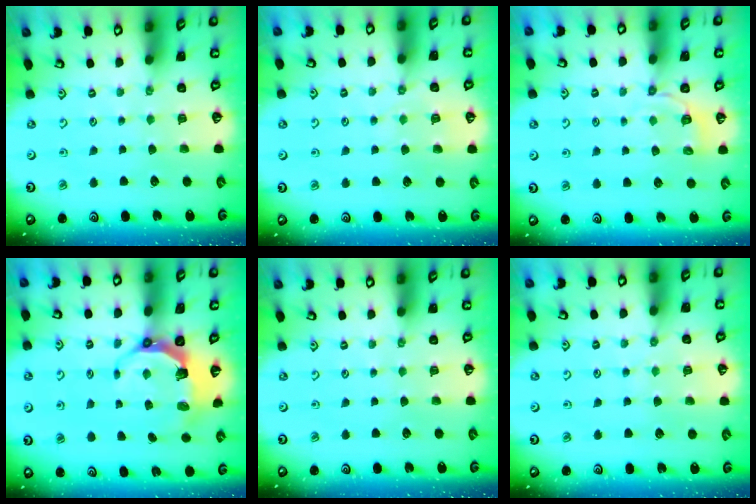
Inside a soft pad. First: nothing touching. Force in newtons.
{"total": 5.2, "press": 5.2, "slide": 0.7}
{"total": 3.5, "press": 3.0, "slide": 1.8}
{"total": 6.0, "press": 4.6, "slide": 3.9}
{"total": 0.0}
{"total": 5.7, "press": 5.7, "slide": 0.6}